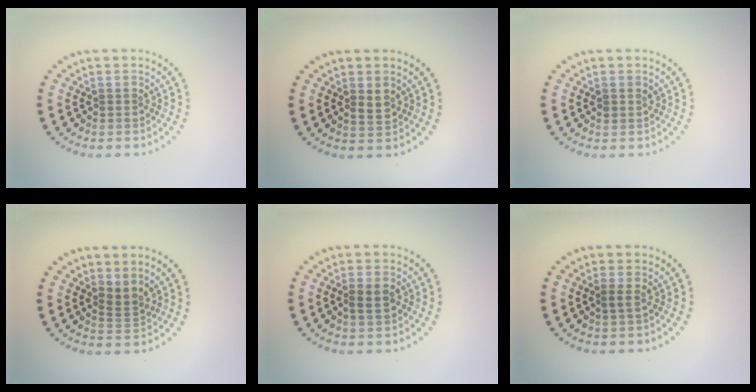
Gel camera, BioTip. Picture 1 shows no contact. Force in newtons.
{"total": 1.5, "press": 1.4, "slide": 0.3}
{"total": 0.8, "press": 0.8, "slide": 0.2}
{"total": 1.9, "press": 1.4, "slide": 1.3}
{"total": 1.9, "press": 1.8, "slide": 0.4}
{"total": 0.6, "press": 0.6, "slide": 0.1}